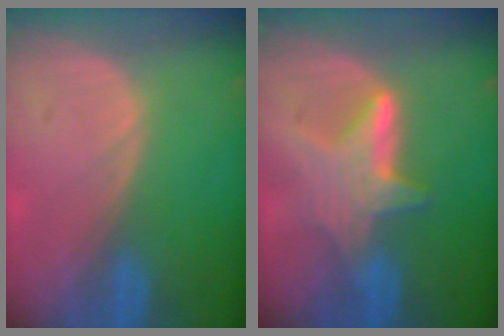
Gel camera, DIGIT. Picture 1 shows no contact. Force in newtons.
{"total": 6.2, "press": 6.1, "slide": 1.3}